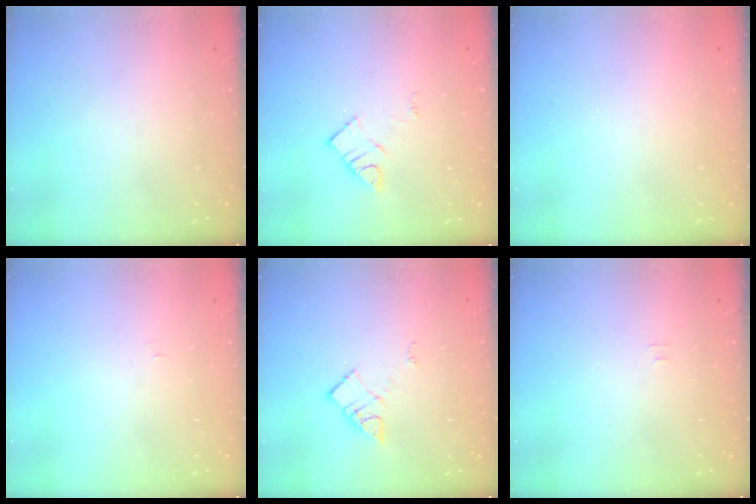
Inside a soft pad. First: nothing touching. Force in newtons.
{"total": 6.6, "press": 6.6, "slide": 0.3}
{"total": 0.0}
{"total": 3.0, "press": 3.0, "slide": 0.3}
{"total": 8.7, "press": 8.7, "slide": 0.5}
{"total": 2.9, "press": 2.9, "slide": 0.3}